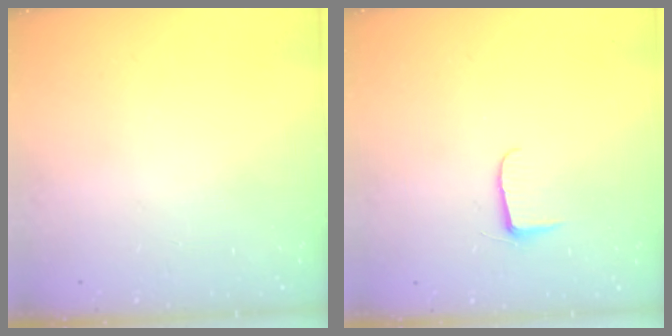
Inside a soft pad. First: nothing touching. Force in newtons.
{"total": 5.1, "press": 5.1, "slide": 0.5}